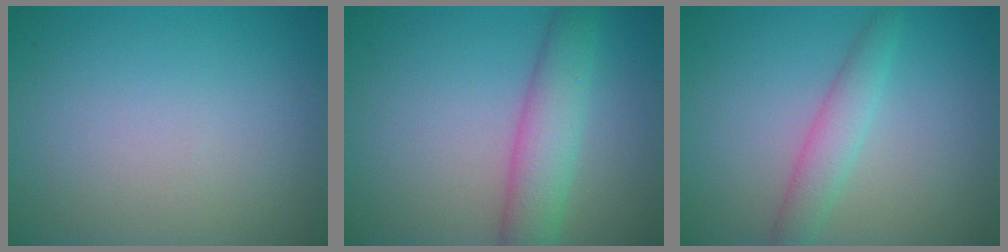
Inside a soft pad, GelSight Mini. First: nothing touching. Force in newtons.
{"total": 4.7, "press": 4.7, "slide": 0.1}
{"total": 2.6, "press": 2.6, "slide": 0.1}